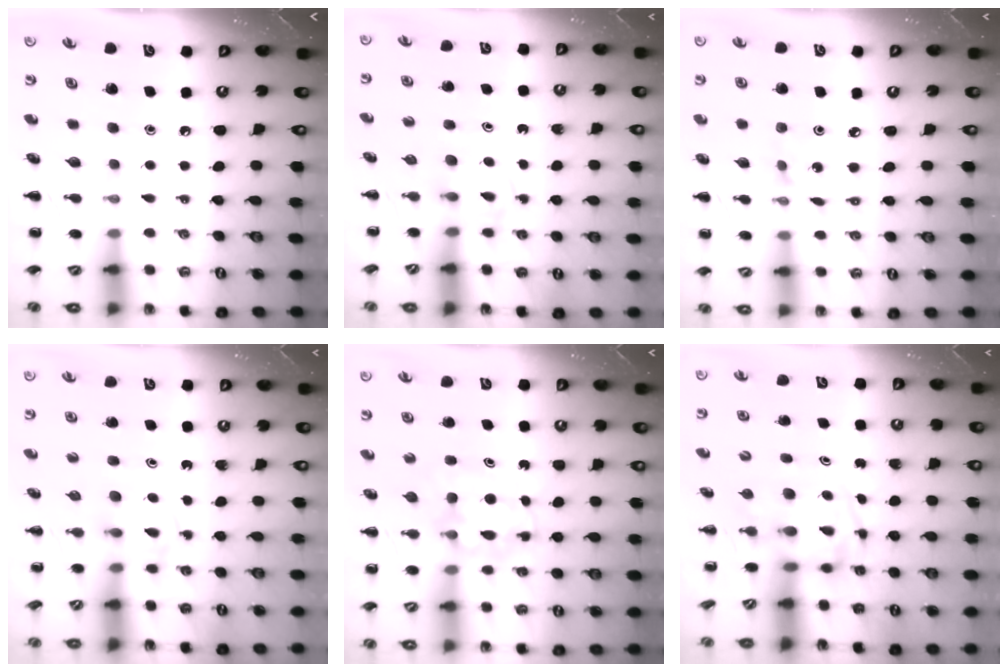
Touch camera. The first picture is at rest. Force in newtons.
{"total": 2.7, "press": 2.4, "slide": 1.1}
{"total": 2.2, "press": 2.1, "slide": 0.5}
{"total": 2.7, "press": 2.4, "slide": 1.1}
{"total": 5.5, "press": 5.5, "slide": 0.7}
{"total": 3.7, "press": 3.7, "slide": 0.6}